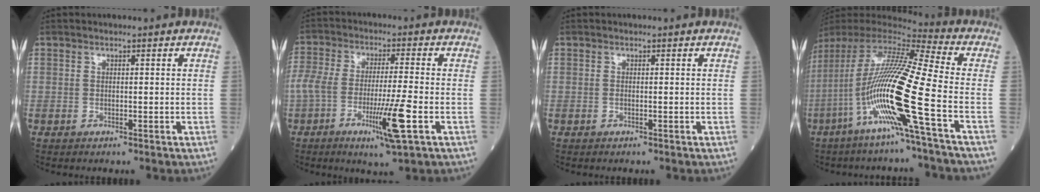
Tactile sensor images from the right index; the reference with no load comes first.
{"total": 10.8, "force": [-4.0, 0.6, 10.0], "torque": [-0.199, -0.008, -0.071]}
{"total": 0.0}
{"total": 19.9, "force": [-6.2, -0.9, 18.8], "torque": [-0.390, -0.024, -0.135]}